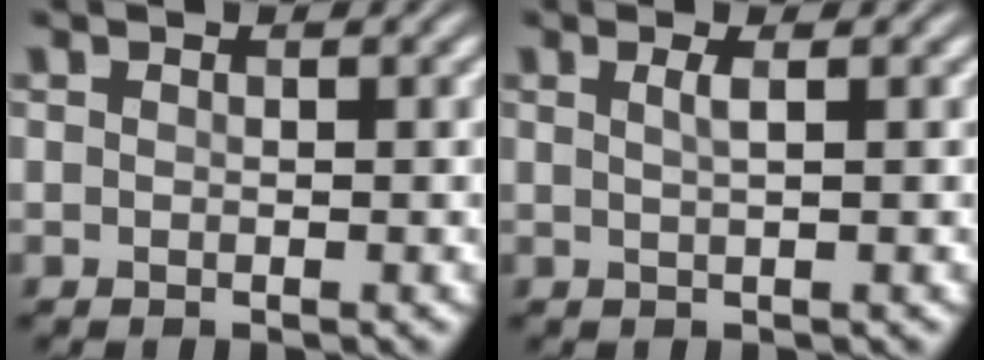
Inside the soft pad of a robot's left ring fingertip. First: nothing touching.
{"total": 1.5, "force": [0.5, 0.5, 1.3], "torque": [-0.018, 0.003, 0.005]}